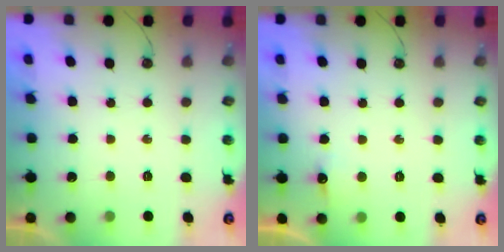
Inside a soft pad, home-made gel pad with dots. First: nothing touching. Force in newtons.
{"total": 5.4, "press": 5.3, "slide": 1.2}